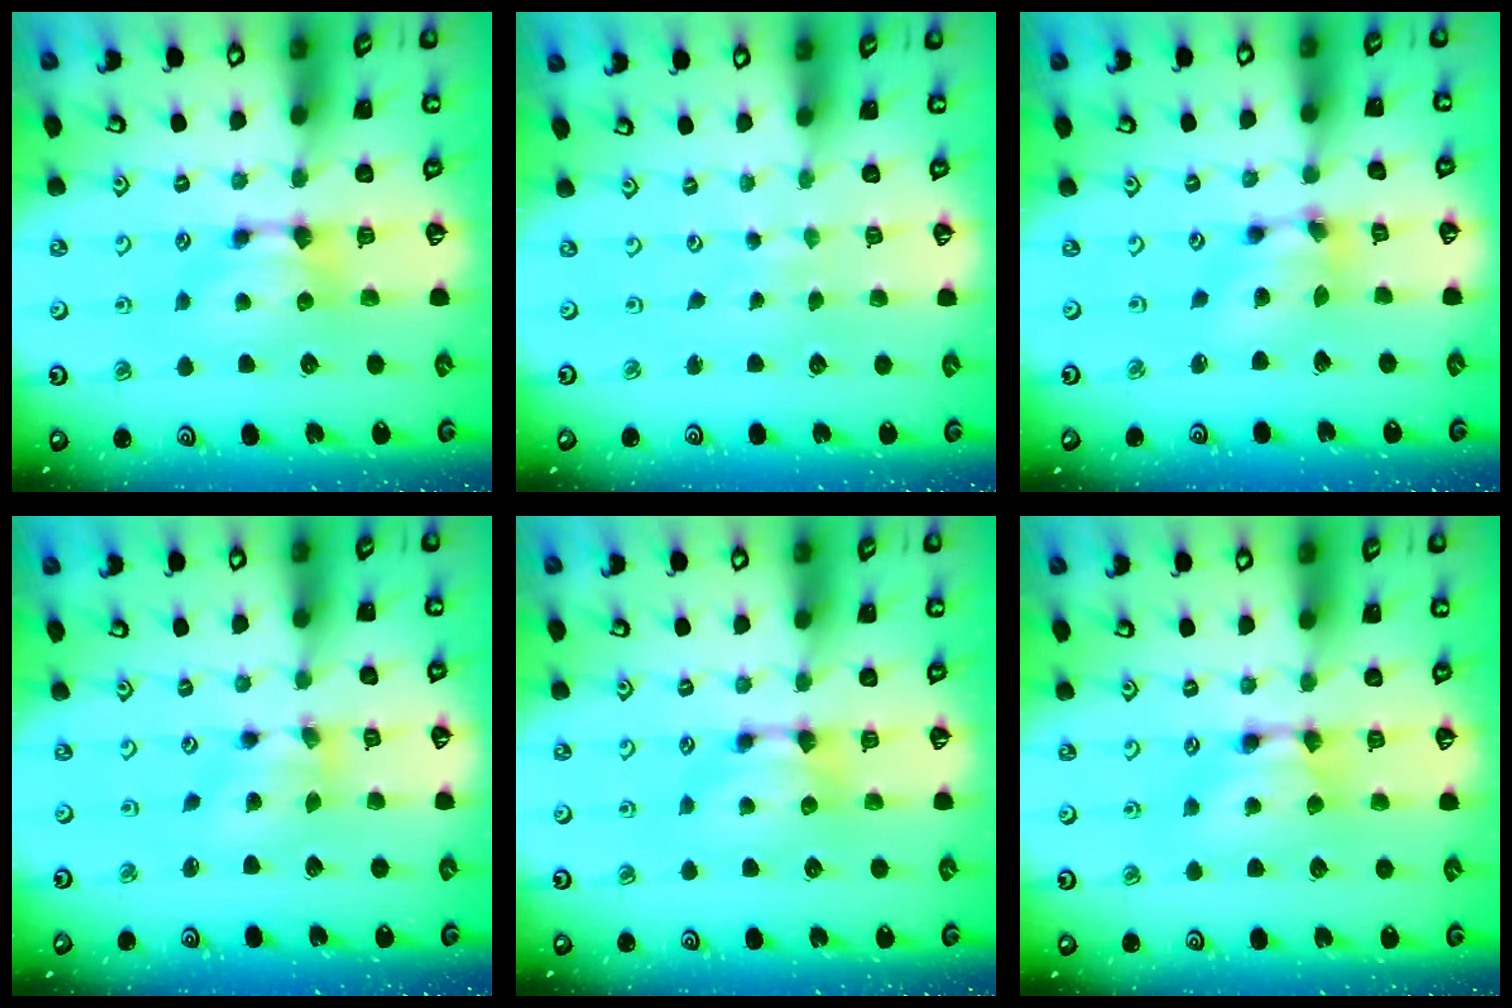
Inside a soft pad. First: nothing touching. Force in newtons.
{"total": 5.7, "press": 5.7, "slide": 0.2}
{"total": 3.6, "press": 3.2, "slide": 1.4}
{"total": 2.4, "press": 1.6, "slide": 1.7}
{"total": 0.0}
{"total": 1.5, "press": 1.5, "slide": 0.1}